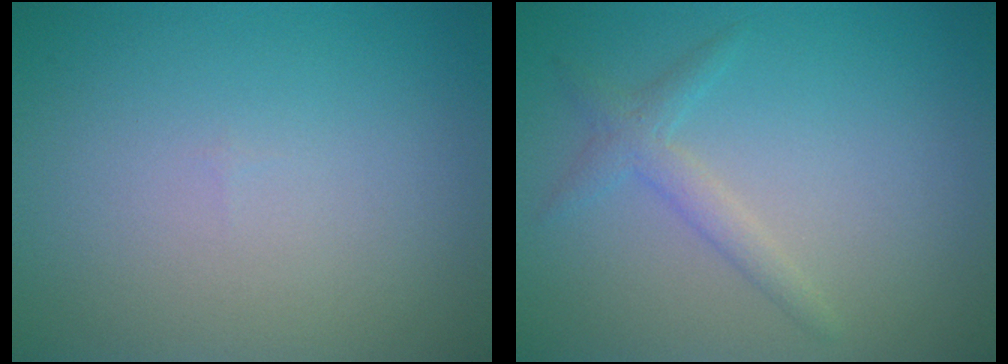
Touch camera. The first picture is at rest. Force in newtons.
{"total": 1.8, "press": 1.8, "slide": 0.0}